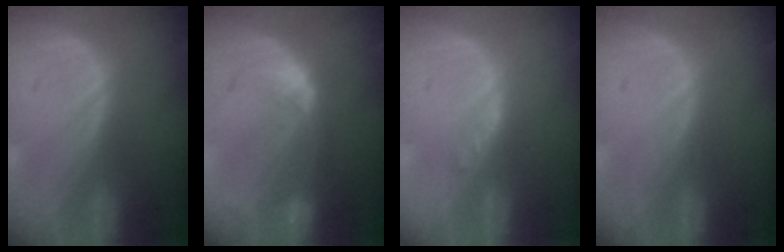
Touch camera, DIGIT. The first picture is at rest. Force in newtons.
{"total": 8.1, "press": 7.1, "slide": 3.7}
{"total": 1.7, "press": 1.7, "slide": 0.2}
{"total": 0.0}